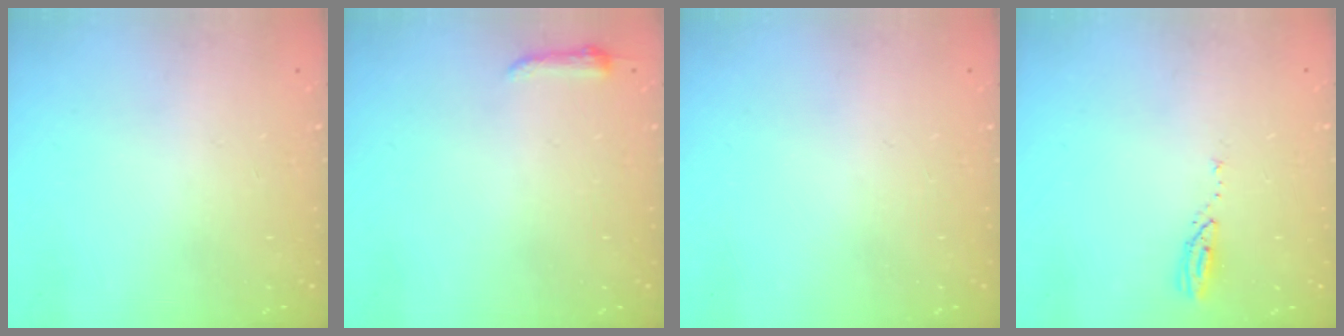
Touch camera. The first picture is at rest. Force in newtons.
{"total": 3.7, "press": 3.7, "slide": 0.7}
{"total": 0.0}
{"total": 3.6, "press": 3.6, "slide": 0.3}